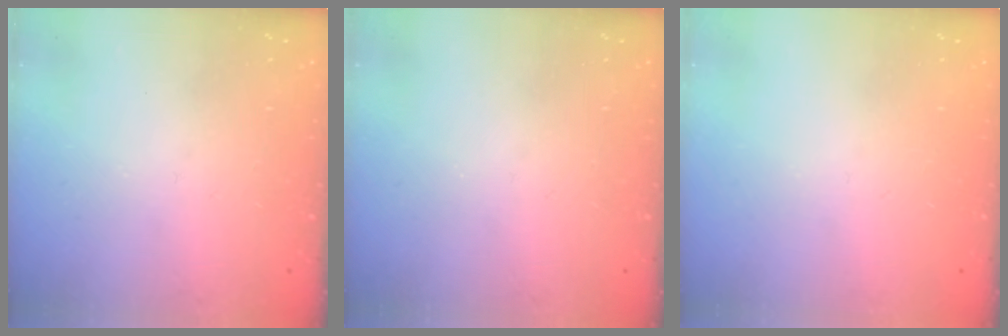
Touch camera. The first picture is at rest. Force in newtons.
{"total": 0.0}
{"total": 0.0}